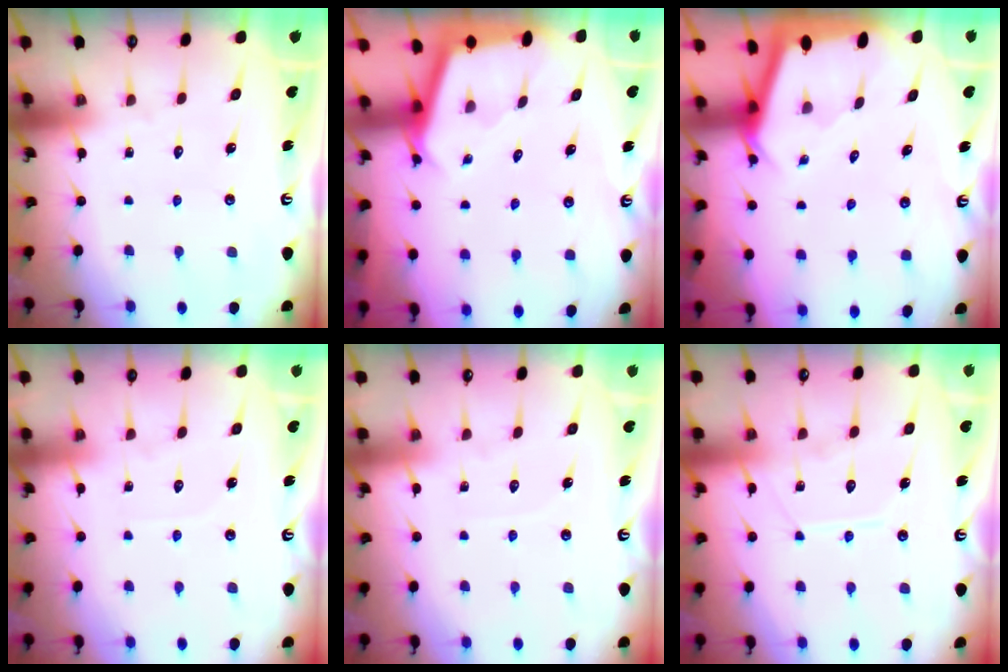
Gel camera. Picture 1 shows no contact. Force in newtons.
{"total": 2.3, "press": 2.3, "slide": 0.2}
{"total": 2.3, "press": 2.3, "slide": 0.2}
{"total": 3.3, "press": 3.3, "slide": 0.4}
{"total": 2.4, "press": 2.4, "slide": 0.4}
{"total": 8.2, "press": 8.1, "slide": 0.8}